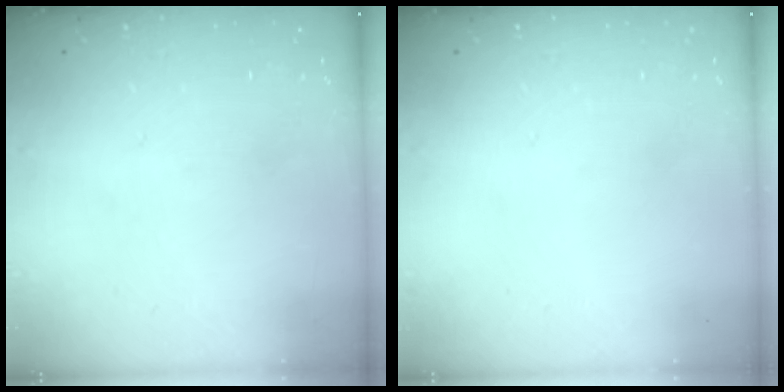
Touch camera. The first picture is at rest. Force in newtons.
{"total": 0.0}